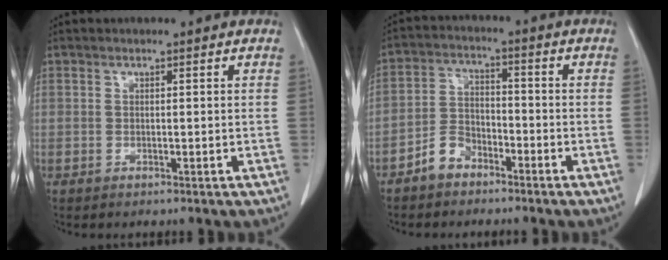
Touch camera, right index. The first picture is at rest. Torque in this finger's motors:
{"motor_torque": [0.43, -0.38, -0.11, -0.06]}